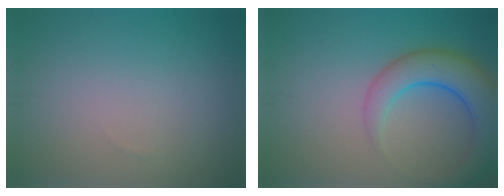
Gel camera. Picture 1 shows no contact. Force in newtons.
{"total": 6.8, "press": 6.8, "slide": 0.4}